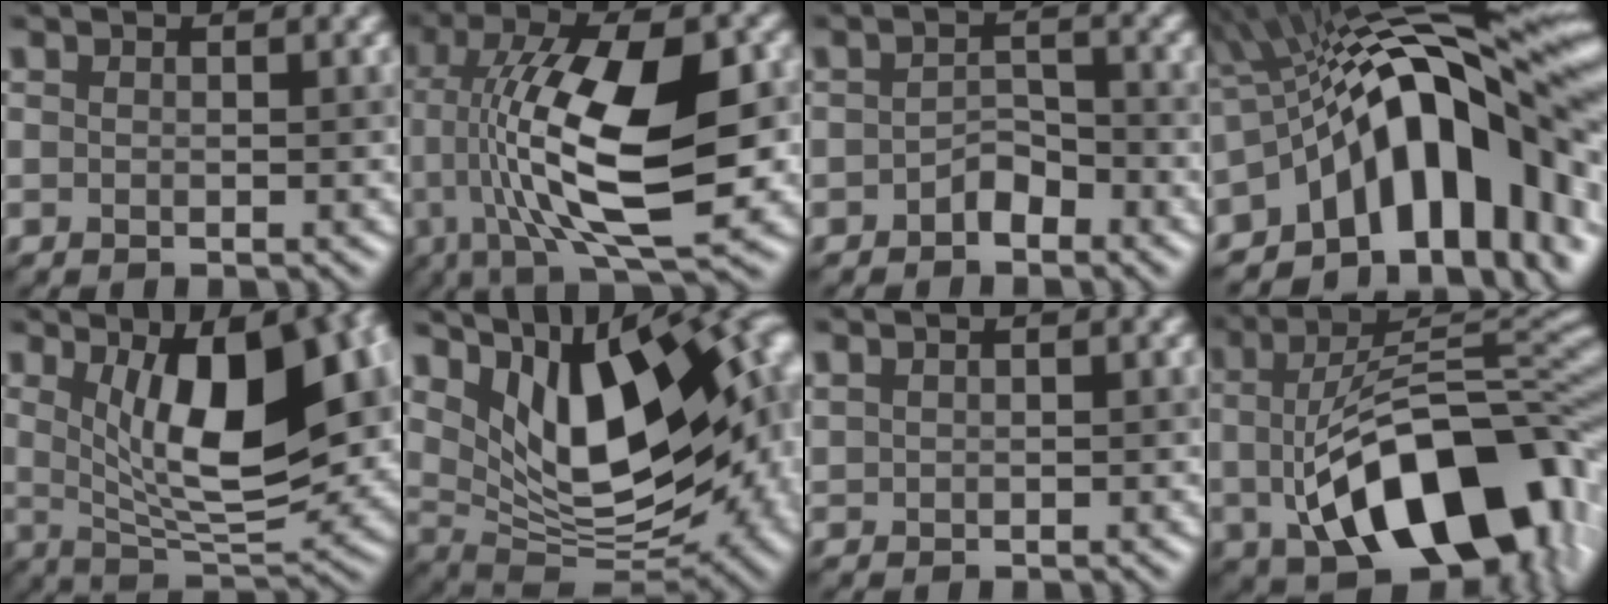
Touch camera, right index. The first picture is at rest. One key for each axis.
{"total": 13.7, "fx": 0.0, "fy": 4.5, "fz": 13.0, "tx": -0.217, "ty": 0.017, "tz": -0.002}
{"total": 1.7, "fx": -1.2, "fy": 1.0, "fz": 0.8, "tx": -0.013, "ty": 0.012, "tz": -0.022}
{"total": 16.4, "fx": -3.9, "fy": 7.3, "fz": 14.2, "tx": -0.162, "ty": 0.054, "tz": -0.085}
{"total": 12.3, "fx": 2.6, "fy": 4.6, "fz": 11.1, "tx": -0.150, "ty": 0.006, "tz": 0.043}
{"total": 15.4, "fx": 4.2, "fy": 7.7, "fz": 12.6, "tx": -0.178, "ty": 0.009, "tz": 0.079}
{"total": 0.7, "fx": 0.6, "fy": 0.1, "fz": -0.1, "tx": 0.003, "ty": 0.009, "tz": 0.018}
{"total": 15.0, "fx": -3.0, "fy": 7.8, "fz": 12.5, "tx": -0.178, "ty": 0.003, "tz": -0.041}